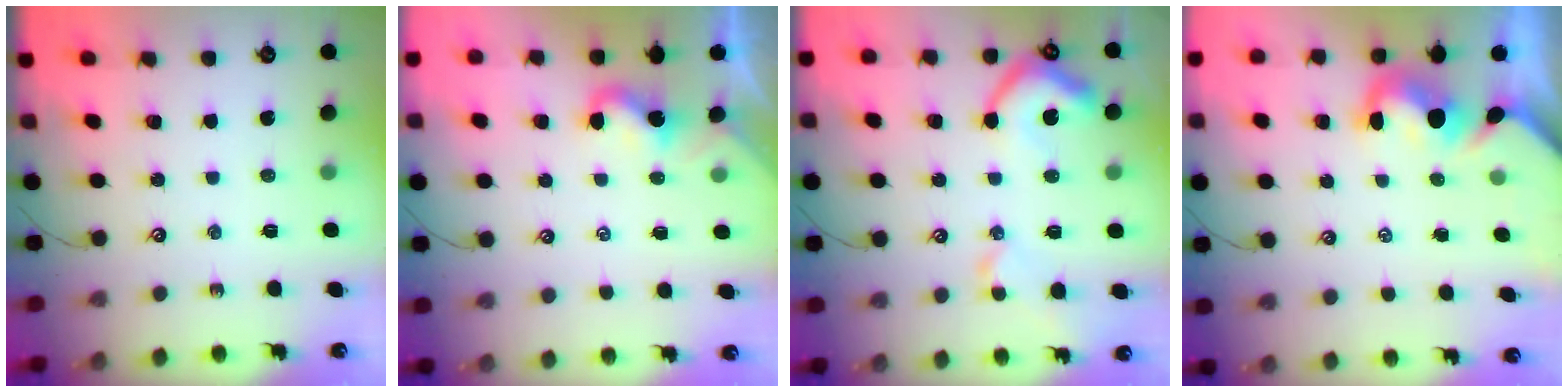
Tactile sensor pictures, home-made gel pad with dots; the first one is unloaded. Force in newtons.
{"total": 2.1, "press": 2.0, "slide": 0.4}
{"total": 10.0, "press": 10.0, "slide": 1.3}
{"total": 1.7, "press": 1.4, "slide": 1.0}